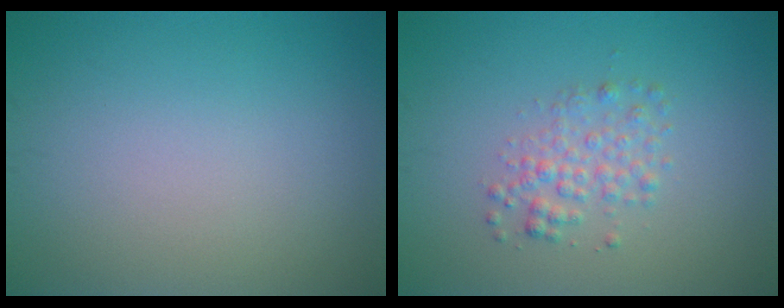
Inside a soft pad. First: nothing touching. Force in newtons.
{"total": 2.3, "press": 2.3, "slide": 0.1}